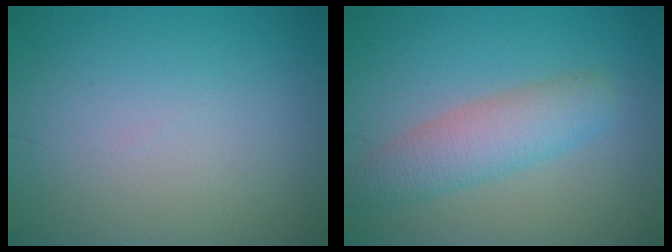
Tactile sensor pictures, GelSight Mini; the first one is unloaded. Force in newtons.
{"total": 4.1, "press": 4.1, "slide": 0.2}